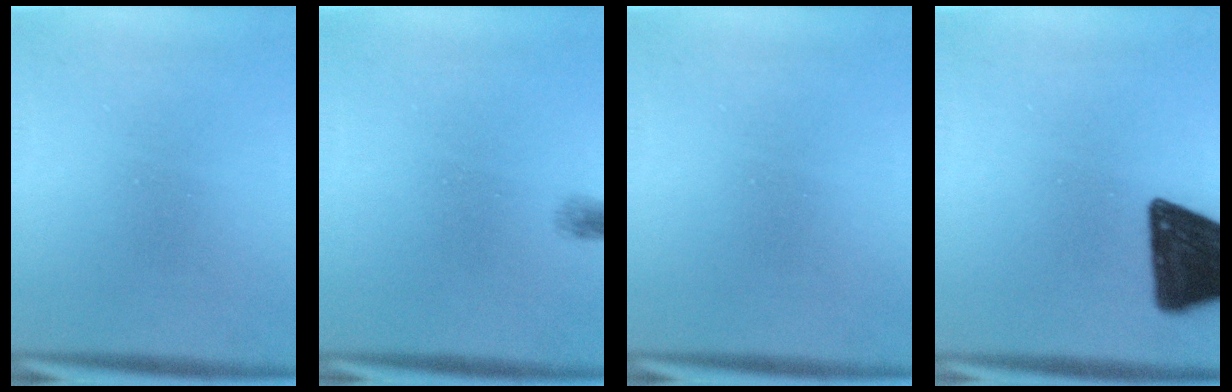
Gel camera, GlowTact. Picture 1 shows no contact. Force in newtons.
{"total": 0.6}
{"total": 0.0}
{"total": 17.0}